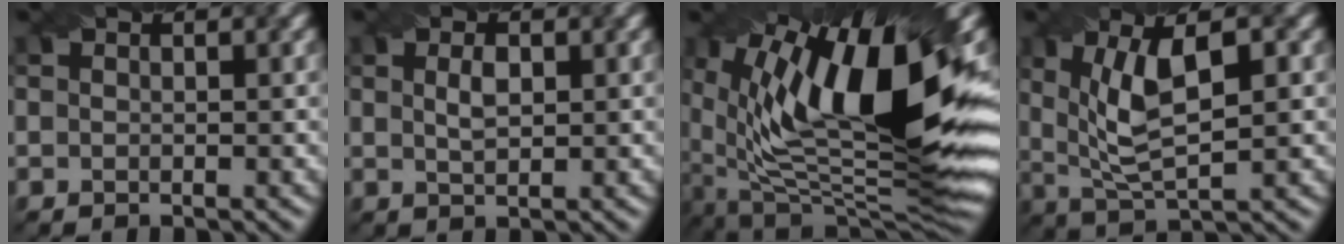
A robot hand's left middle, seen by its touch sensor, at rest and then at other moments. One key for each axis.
{"total": 1.9, "fx": 0.5, "fy": 0.9, "fz": 1.6, "tx": -0.034, "ty": 0.000, "tz": 0.013}
{"total": 15.3, "fx": 4.5, "fy": 5.4, "fz": 13.6, "tx": -0.231, "ty": -0.002, "tz": 0.069}
{"total": 7.0, "fx": 1.4, "fy": 2.5, "fz": 6.4, "tx": -0.130, "ty": 0.000, "tz": 0.027}